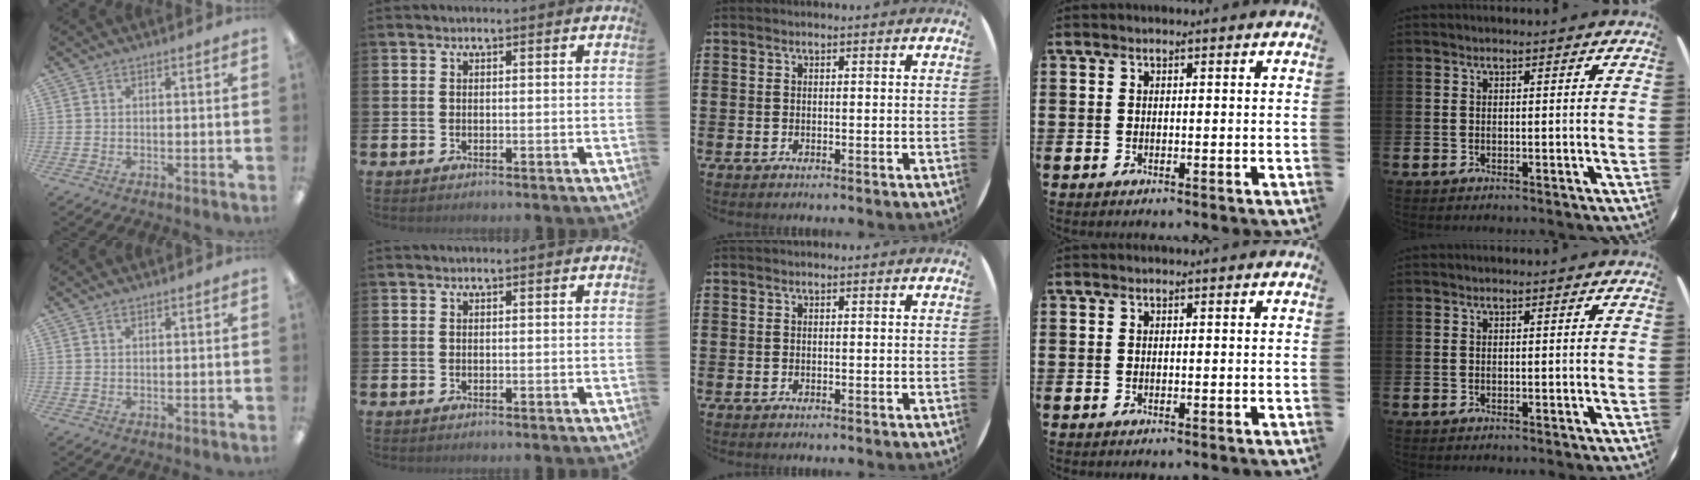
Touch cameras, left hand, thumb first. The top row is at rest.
{"thumb": {"total": 0.9, "force": [0.7, 0.3, 0.5], "torque": [-0.011, 0.002, 0.012]}}